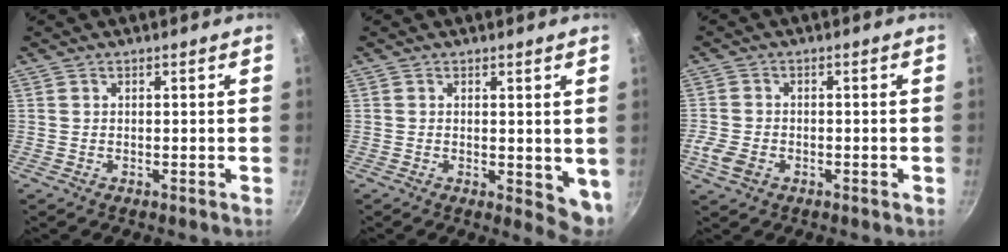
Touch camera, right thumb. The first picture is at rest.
{"total": 5.6, "force": [0.3, 2.7, 4.9], "torque": [-0.061, -0.017, 0.005]}
{"total": 4.7, "force": [-1.8, 3.4, 2.7], "torque": [-0.058, 0.012, -0.036]}